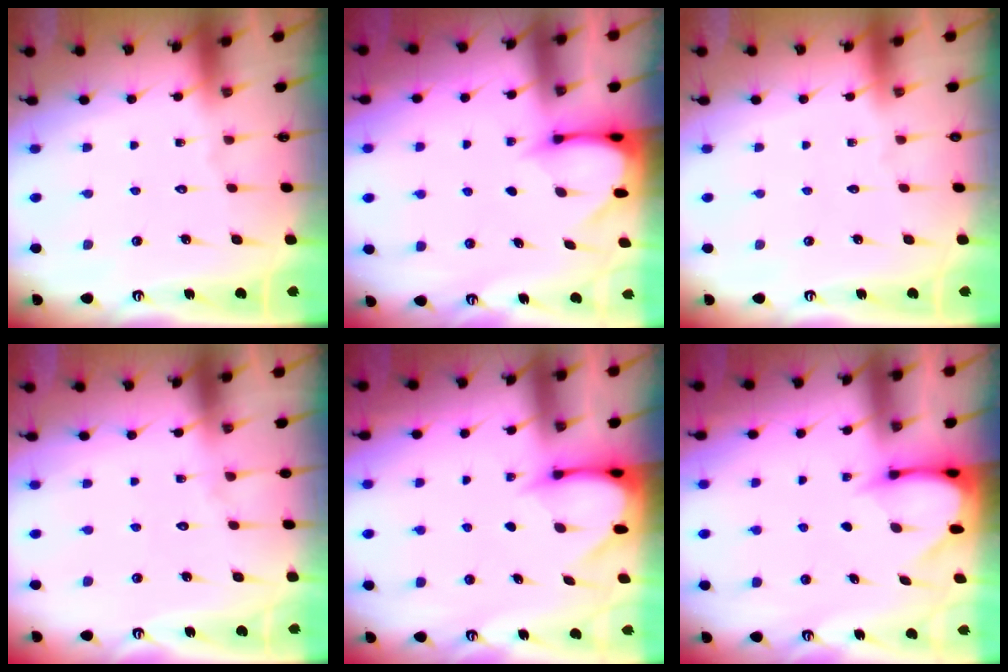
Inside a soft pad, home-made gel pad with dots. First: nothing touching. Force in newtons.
{"total": 3.3, "press": 3.3, "slide": 0.4}
{"total": 0.0}
{"total": 4.2, "press": 4.2, "slide": 0.4}
{"total": 3.3, "press": 3.3, "slide": 0.2}
{"total": 3.3, "press": 3.3, "slide": 0.3}